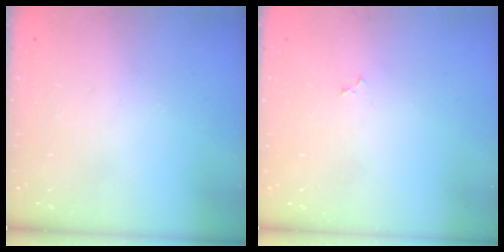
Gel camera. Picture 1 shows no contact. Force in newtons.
{"total": 2.3, "press": 2.3, "slide": 0.2}